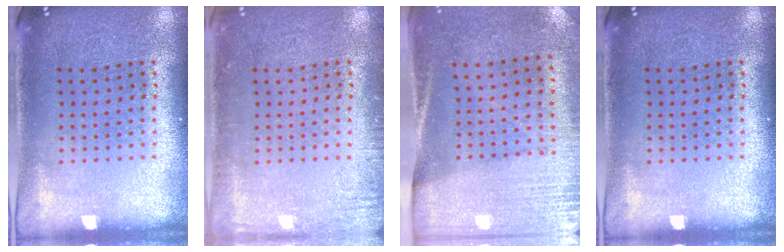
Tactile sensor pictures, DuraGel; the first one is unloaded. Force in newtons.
{"total": 1.8, "press": 1.8, "slide": 0.2}
{"total": 2.7, "press": 2.4, "slide": 1.3}
{"total": 0.0}